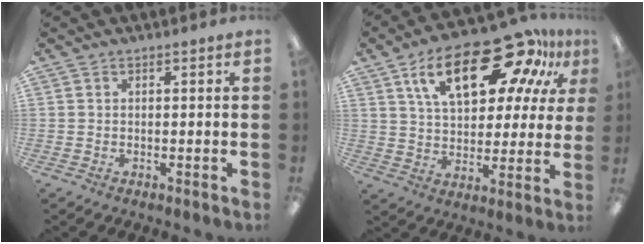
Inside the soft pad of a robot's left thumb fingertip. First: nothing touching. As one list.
[{"total": 23.7, "force": [13.0, 11.0, 16.5], "torque": [-0.265, -0.053, 0.216]}]